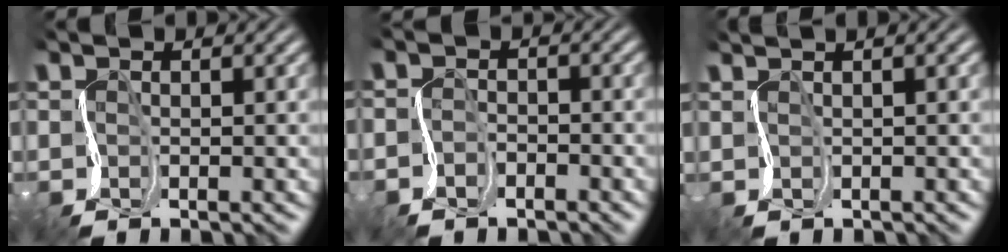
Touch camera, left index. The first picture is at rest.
{"total": 1.3, "force": [-1.0, 0.0, -0.8], "torque": [0.005, 0.008, -0.027]}
{"total": 1.4, "force": [1.2, 0.5, 0.5], "torque": [0.001, 0.017, 0.004]}